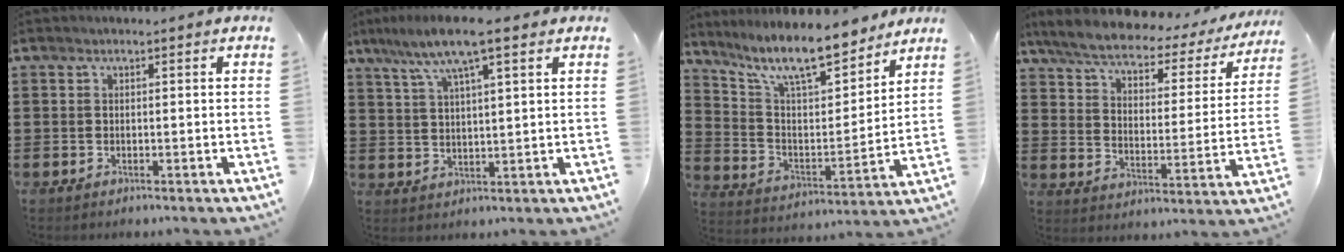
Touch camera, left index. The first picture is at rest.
{"total": 8.1, "force": [5.3, 0.8, 6.1], "torque": [-0.130, -0.009, 0.091]}
{"total": 11.7, "force": [9.8, 2.3, 5.9], "torque": [-0.142, -0.049, 0.172]}
{"total": 6.1, "force": [5.1, 1.3, 3.0], "torque": [-0.083, -0.030, 0.083]}